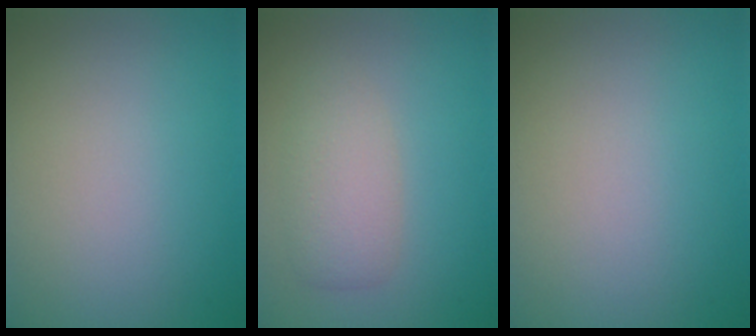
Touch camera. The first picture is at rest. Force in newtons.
{"total": 3.0, "press": 3.0, "slide": 0.3}
{"total": 0.0}